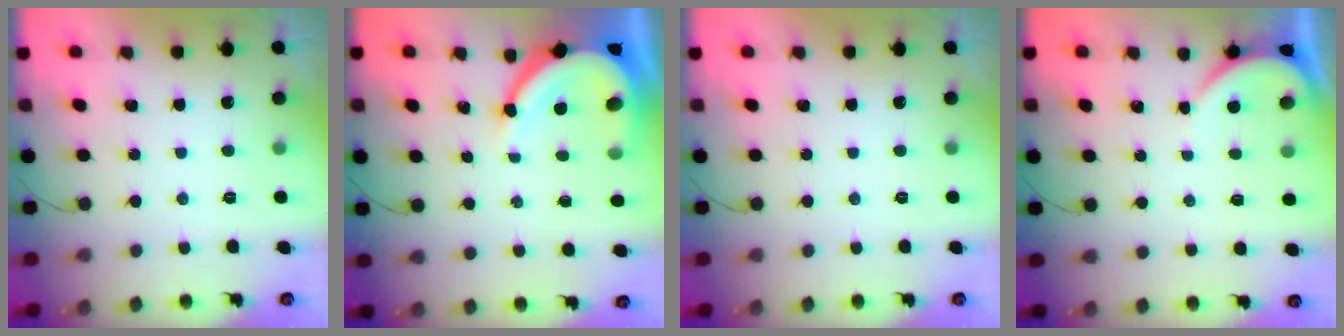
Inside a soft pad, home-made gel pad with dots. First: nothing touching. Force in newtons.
{"total": 11.1, "press": 11.1, "slide": 1.3}
{"total": 0.0}
{"total": 2.6, "press": 2.6, "slide": 0.2}